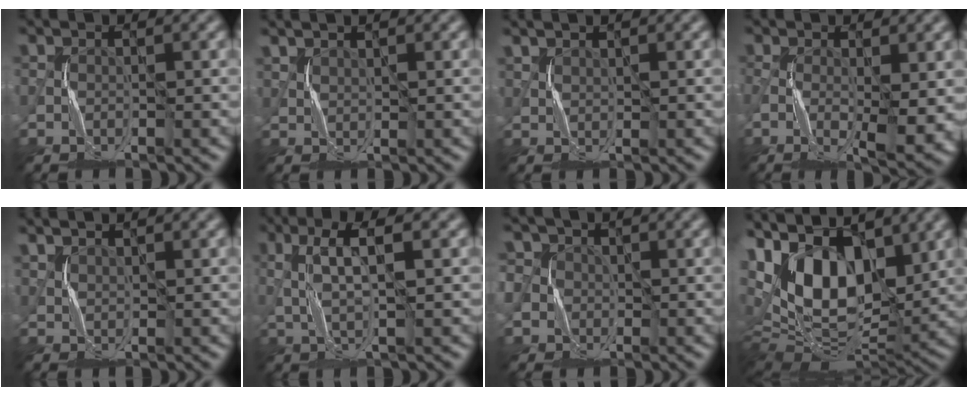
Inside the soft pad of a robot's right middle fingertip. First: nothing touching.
{"total": 1.2, "force": [1.2, 0.1, -0.2], "torque": [-0.001, -0.005, 0.028]}
{"total": 1.0, "force": [0.9, 0.0, -0.3], "torque": [0.002, -0.002, 0.022]}
{"total": 7.1, "force": [-0.5, 2.7, 6.5], "torque": [-0.129, -0.015, 0.004]}
{"total": 1.5, "force": [1.5, 0.2, 0.0], "torque": [-0.004, -0.001, 0.029]}
{"total": 3.9, "force": [1.3, 0.8, 3.6], "torque": [-0.077, 0.007, 0.027]}
{"total": 7.9, "force": [-0.5, 7.5, 2.3], "torque": [-0.060, 0.004, -0.059]}
{"total": 15.2, "force": [4.6, 9.3, 11.1], "torque": [-0.185, 0.011, 0.084]}